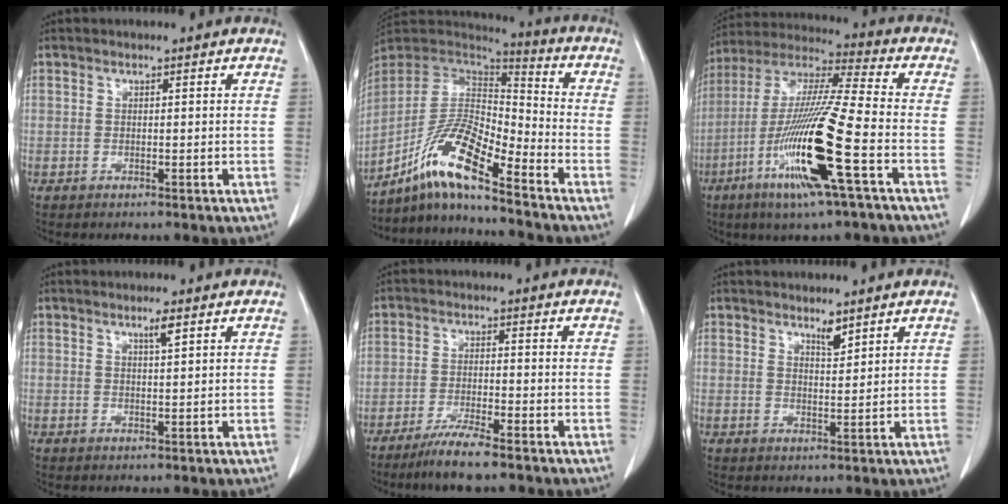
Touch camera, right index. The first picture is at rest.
{"total": 13.0, "force": [-8.8, 1.6, 9.5], "torque": [-0.188, 0.011, -0.163]}
{"total": 18.5, "force": [-6.7, -0.3, 17.2], "torque": [-0.360, -0.027, -0.134]}
{"total": 1.9, "force": [1.1, 0.0, 1.5], "torque": [-0.029, -0.003, 0.020]}
{"total": 5.6, "force": [-4.3, -0.2, 3.5], "torque": [-0.067, -0.015, -0.082]}
{"total": 2.3, "force": [1.9, 0.5, 1.2], "torque": [-0.025, -0.007, 0.036]}